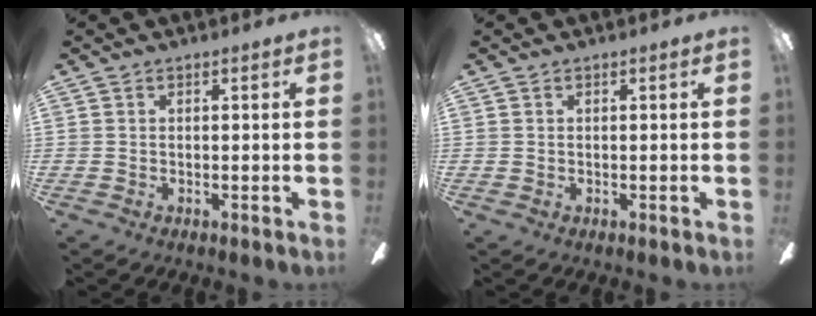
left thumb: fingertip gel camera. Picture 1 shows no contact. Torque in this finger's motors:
{"motor_torque": [-0.06, -0.10, 0.07, 0.28, 0.02]}